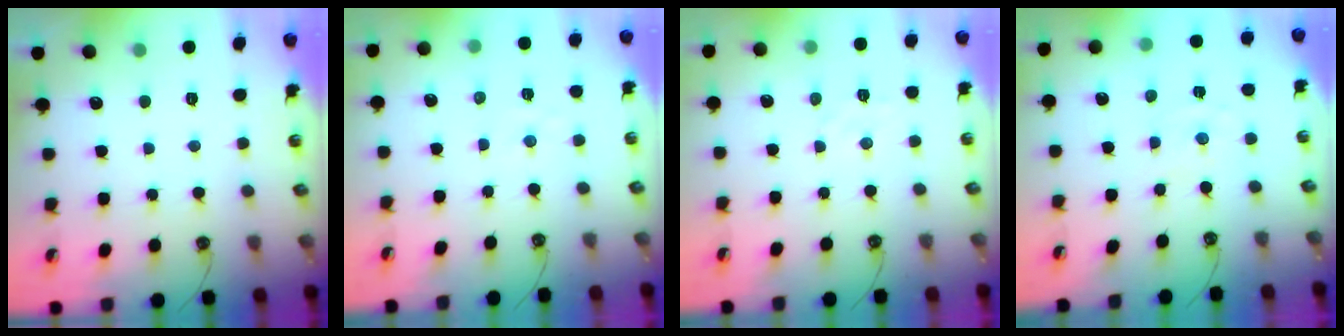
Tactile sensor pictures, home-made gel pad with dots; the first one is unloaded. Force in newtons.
{"total": 1.4, "press": 1.4, "slide": 0.2}
{"total": 5.8, "press": 5.8, "slide": 0.7}
{"total": 0.0}